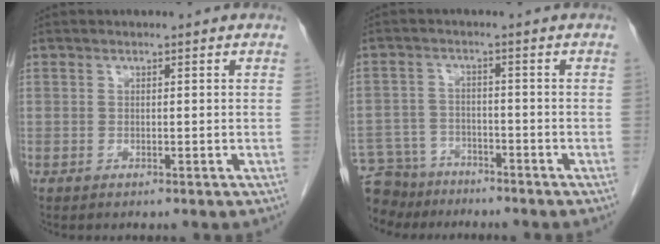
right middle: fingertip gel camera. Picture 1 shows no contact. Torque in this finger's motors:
{"motor_torque": [1.41, -0.73, 1.05, 0.08]}